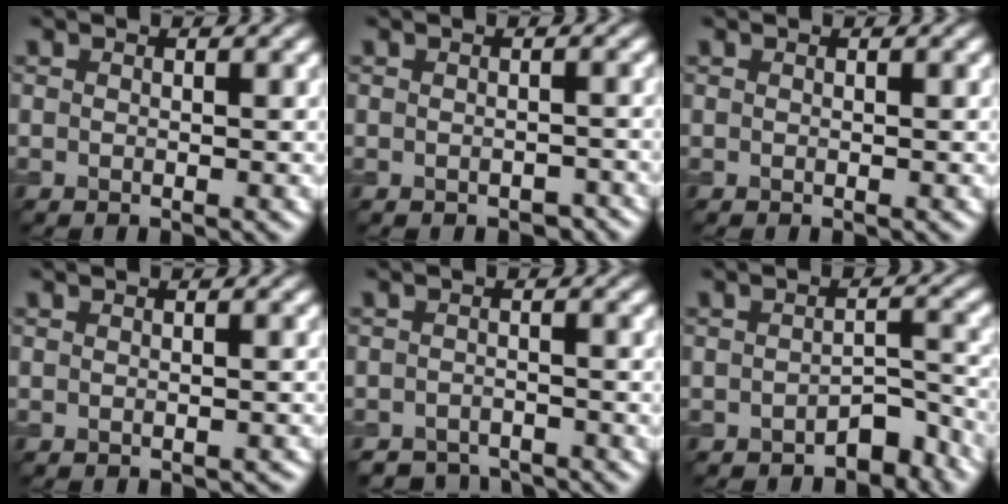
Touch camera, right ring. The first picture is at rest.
{"total": 1.3, "force": [-0.9, 0.8, 0.5], "torque": [-0.004, -0.006, -0.011]}
{"total": 0.0}
{"total": 0.6, "force": [-0.5, 0.3, 0.0], "torque": [-0.001, -0.007, -0.007]}
{"total": 3.1, "force": [-2.9, 0.9, 0.1], "torque": [0.007, -0.001, -0.051]}
{"total": 3.3, "force": [-2.5, 1.5, 1.6], "torque": [-0.012, 0.007, -0.034]}